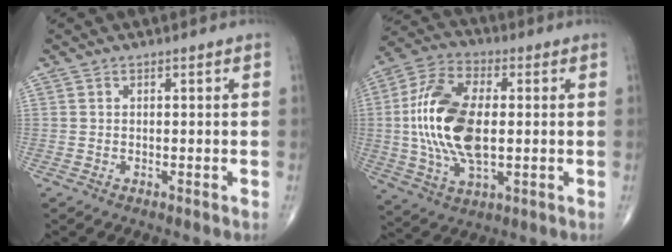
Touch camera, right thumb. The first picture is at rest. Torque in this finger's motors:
{"motor_torque": [1.96, 2.75, 1.72, -0.46, 0.23]}